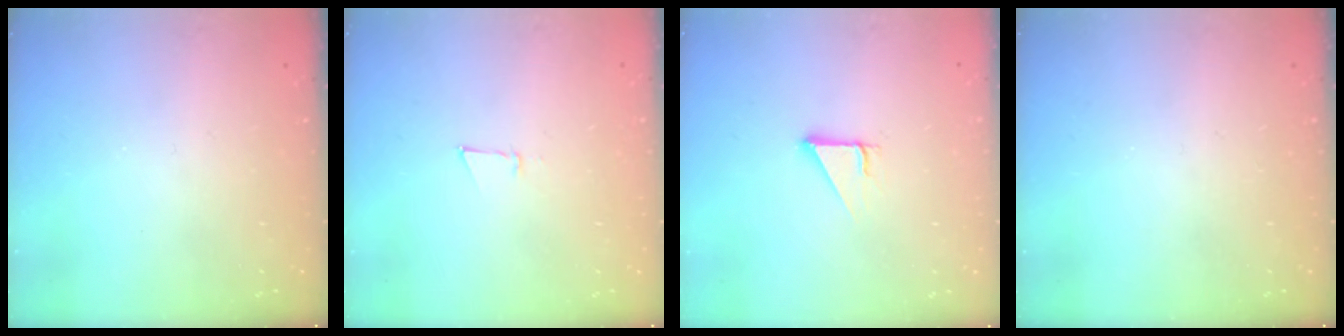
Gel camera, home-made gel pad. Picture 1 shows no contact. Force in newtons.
{"total": 3.3, "press": 3.3, "slide": 0.6}
{"total": 2.7, "press": 2.7, "slide": 0.3}
{"total": 0.0}